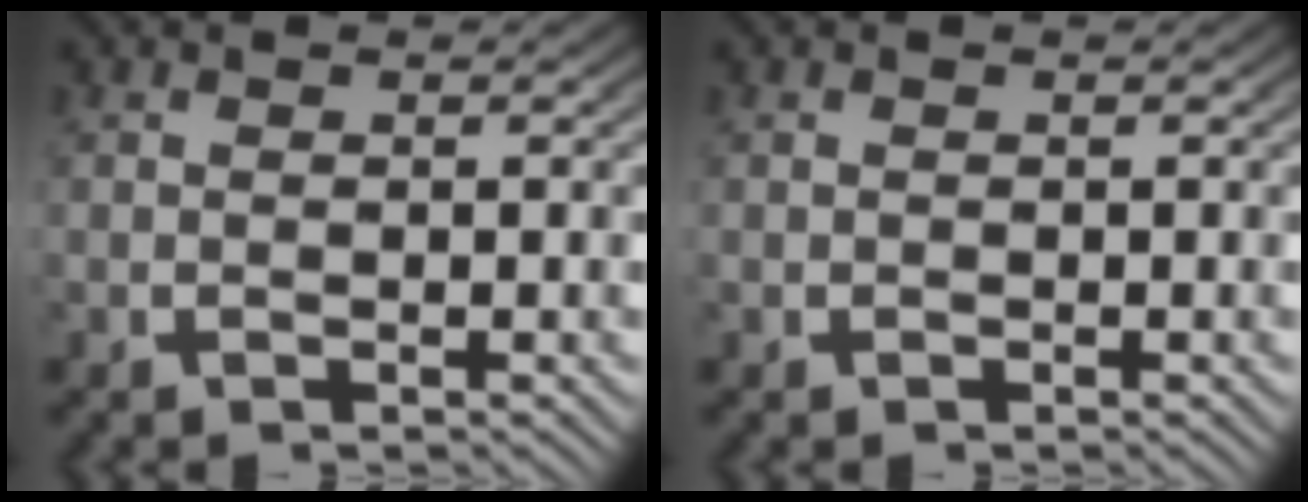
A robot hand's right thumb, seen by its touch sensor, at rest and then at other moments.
{"total": 0.0}